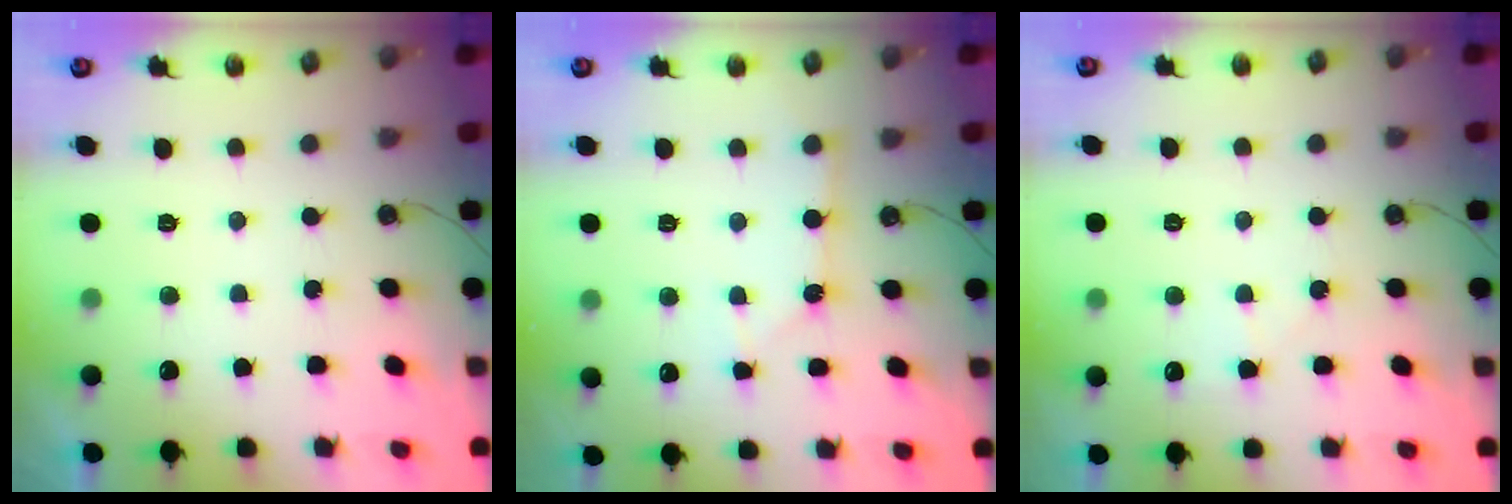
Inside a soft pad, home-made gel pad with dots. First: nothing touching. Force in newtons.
{"total": 2.1, "press": 2.1, "slide": 0.3}
{"total": 5.2, "press": 5.1, "slide": 0.8}